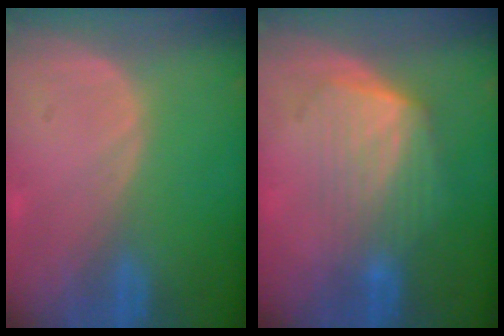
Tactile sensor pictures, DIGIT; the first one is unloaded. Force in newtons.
{"total": 7.0, "press": 6.4, "slide": 2.8}